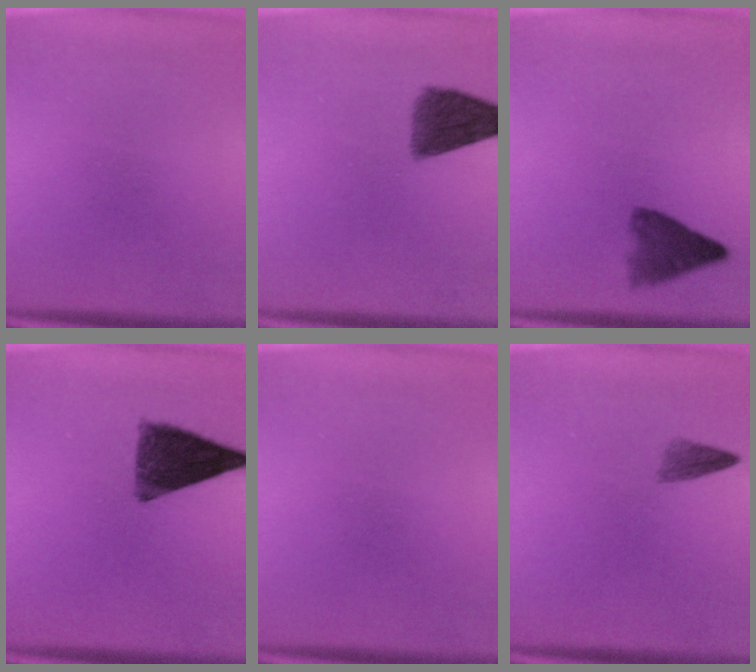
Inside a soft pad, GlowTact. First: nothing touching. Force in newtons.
{"total": 7.0}
{"total": 4.4}
{"total": 10.3}
{"total": 0.0}
{"total": 1.7}